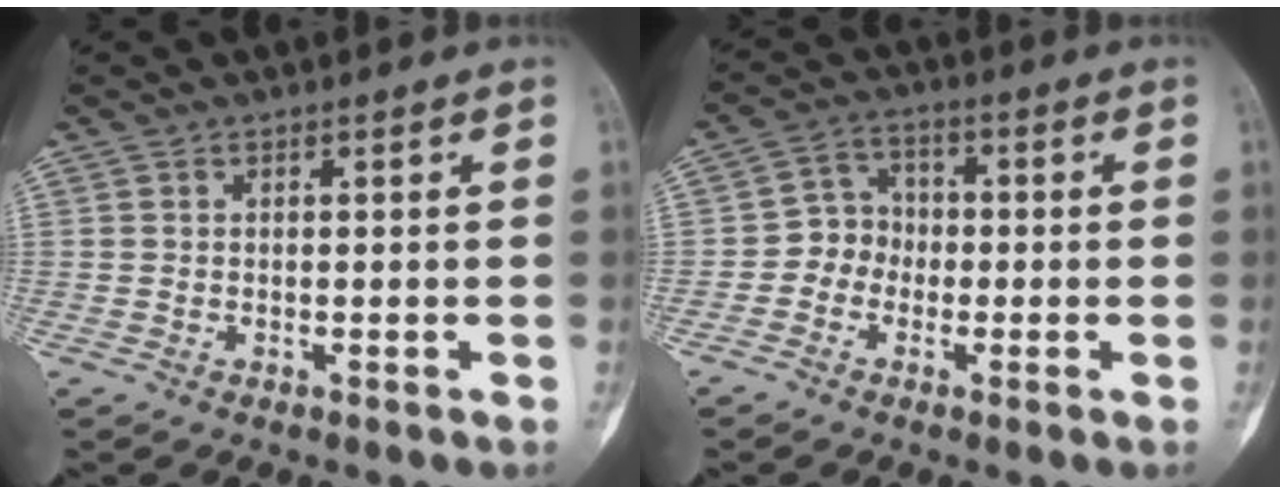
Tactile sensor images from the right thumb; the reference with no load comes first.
{"total": 5.2, "force": [-1.6, 4.7, 1.8], "torque": [0.002, 0.021, -0.042]}